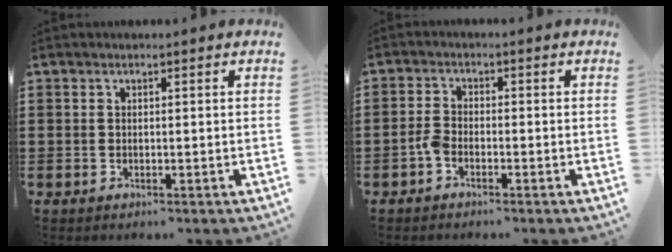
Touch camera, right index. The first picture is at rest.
{"total": 2.1, "force": [-1.4, 0.9, 1.3], "torque": [-0.040, 0.000, -0.032]}